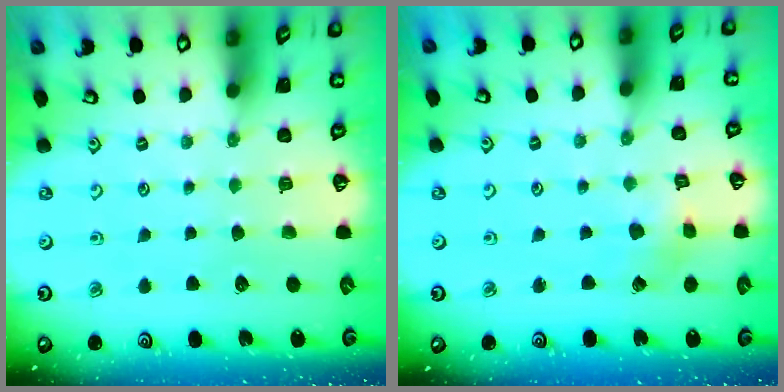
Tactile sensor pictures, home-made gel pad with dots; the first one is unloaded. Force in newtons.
{"total": 2.7, "press": 2.7, "slide": 0.3}